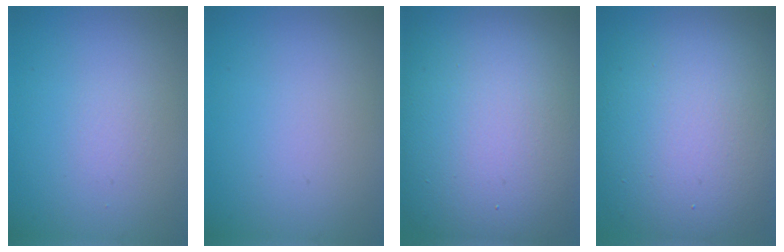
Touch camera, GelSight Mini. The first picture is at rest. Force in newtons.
{"total": 0.0}
{"total": 18.0, "press": 17.9, "slide": 1.3}
{"total": 14.2, "press": 14.1, "slide": 1.2}